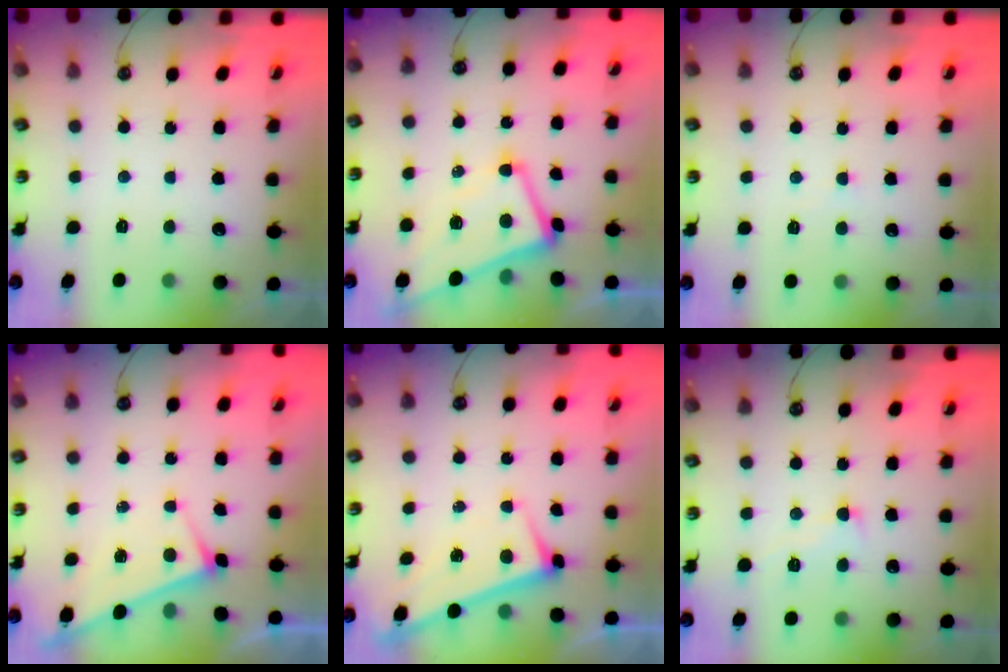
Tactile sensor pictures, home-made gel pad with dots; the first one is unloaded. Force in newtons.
{"total": 1.1, "press": 0.7, "slide": 0.9}
{"total": 2.2, "press": 2.1, "slide": 0.3}
{"total": 3.0, "press": 3.0, "slide": 0.2}
{"total": 3.0, "press": 3.0, "slide": 0.1}
{"total": 0.6, "press": 0.0, "slide": 0.6}